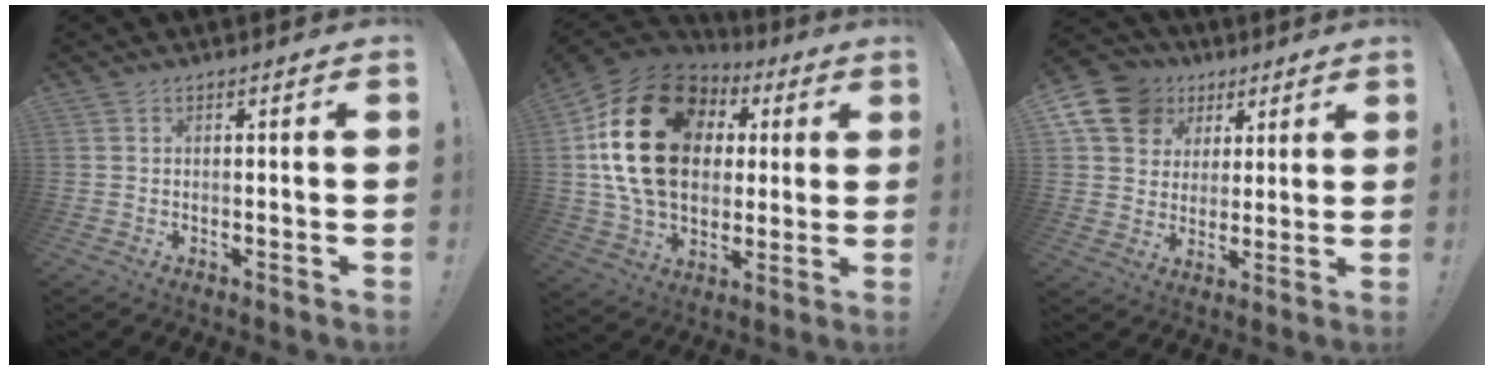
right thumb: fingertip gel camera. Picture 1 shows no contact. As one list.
[{"total": 26.3, "force": [5.6, 19.0, 17.3], "torque": [-0.299, -0.001, 0.120]}, {"total": 14.3, "force": [6.4, 11.5, 5.7], "torque": [-0.094, -0.029, 0.130]}]